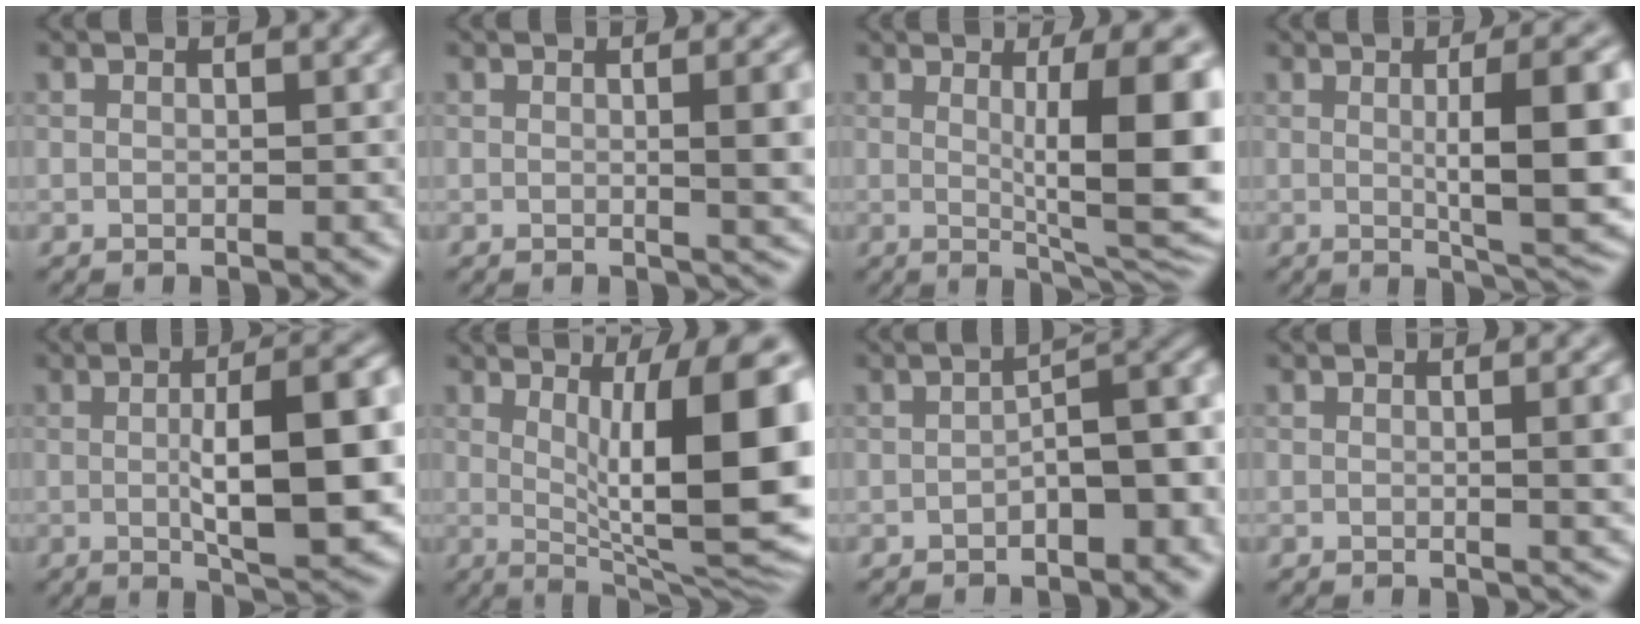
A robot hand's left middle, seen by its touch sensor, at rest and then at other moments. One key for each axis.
{"total": 5.4, "fx": 0.4, "fy": 1.7, "fz": 5.1, "tx": -0.052, "ty": 0.007, "tz": 0.004}
{"total": 10.1, "fx": 1.2, "fy": 2.3, "fz": 9.8, "tx": -0.124, "ty": -0.009, "tz": 0.024}
{"total": 10.1, "fx": 0.4, "fy": 2.3, "fz": 9.8, "tx": -0.122, "ty": 0.000, "tz": 0.008}
{"total": 11.3, "fx": 0.1, "fy": 3.1, "fz": 10.8, "tx": -0.147, "ty": 0.000, "tz": 0.003}
{"total": 11.7, "fx": 1.1, "fy": 2.7, "fz": 11.3, "tx": -0.152, "ty": -0.002, "tz": 0.023}
{"total": 5.3, "fx": -1.5, "fy": 2.1, "fz": 4.6, "tx": -0.054, "ty": 0.013, "tz": -0.028}
{"total": 3.9, "fx": 0.3, "fy": 1.2, "fz": 3.7, "tx": -0.038, "ty": 0.007, "tz": 0.001}